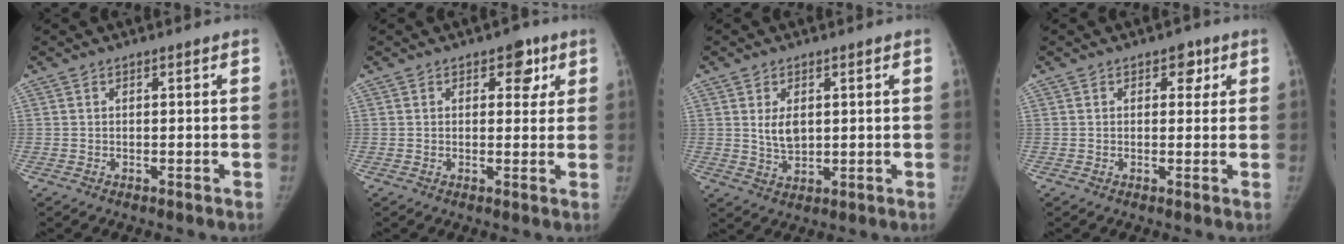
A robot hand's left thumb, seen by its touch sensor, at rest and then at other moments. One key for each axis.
{"total": 4.4, "fx": 2.1, "fy": 2.9, "fz": 2.5, "tx": 0.000, "ty": -0.005, "tz": 0.022}
{"total": 4.6, "fx": 1.0, "fy": 2.8, "fz": 3.5, "tx": -0.052, "ty": -0.011, "tz": 0.025}
{"total": 3.0, "fx": 1.3, "fy": 2.1, "fz": 1.6, "tx": 0.004, "ty": -0.002, "tz": 0.013}